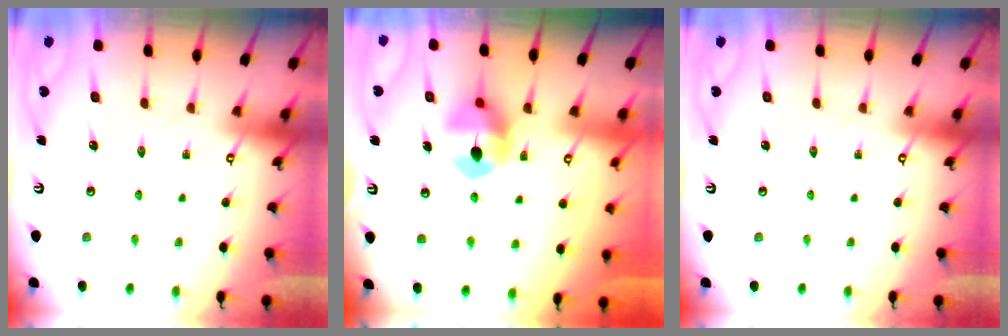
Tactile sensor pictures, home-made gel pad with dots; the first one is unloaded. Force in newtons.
{"total": 9.9, "press": 9.9, "slide": 0.4}
{"total": 0.0}